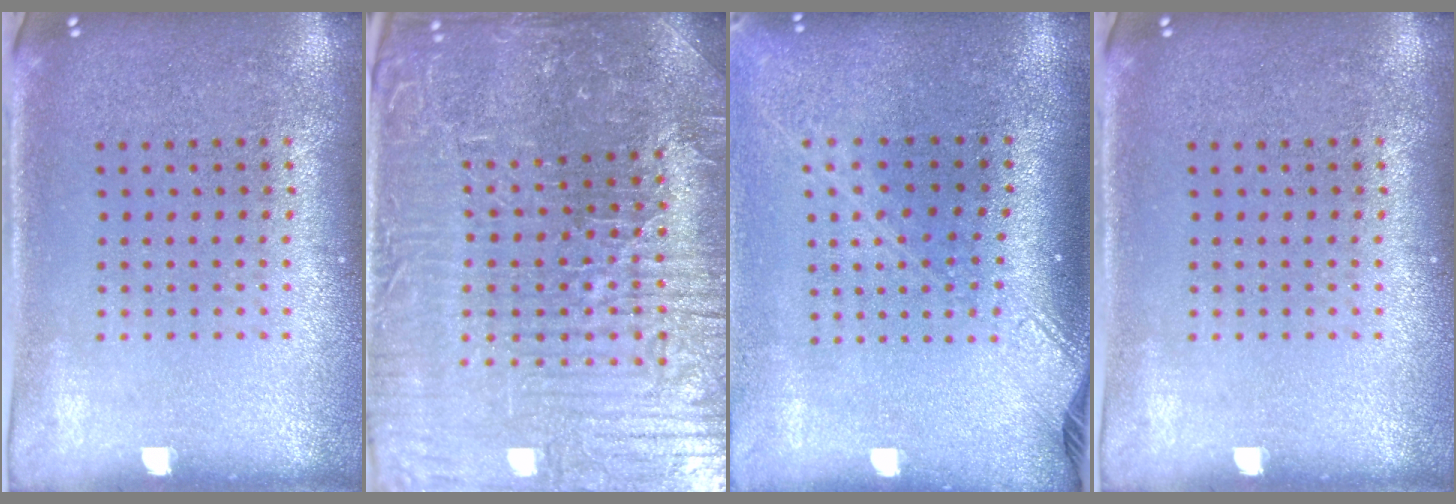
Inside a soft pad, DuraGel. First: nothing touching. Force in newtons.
{"total": 5.3, "press": 5.1, "slide": 1.3}
{"total": 2.1, "press": 1.6, "slide": 1.4}
{"total": 0.0}